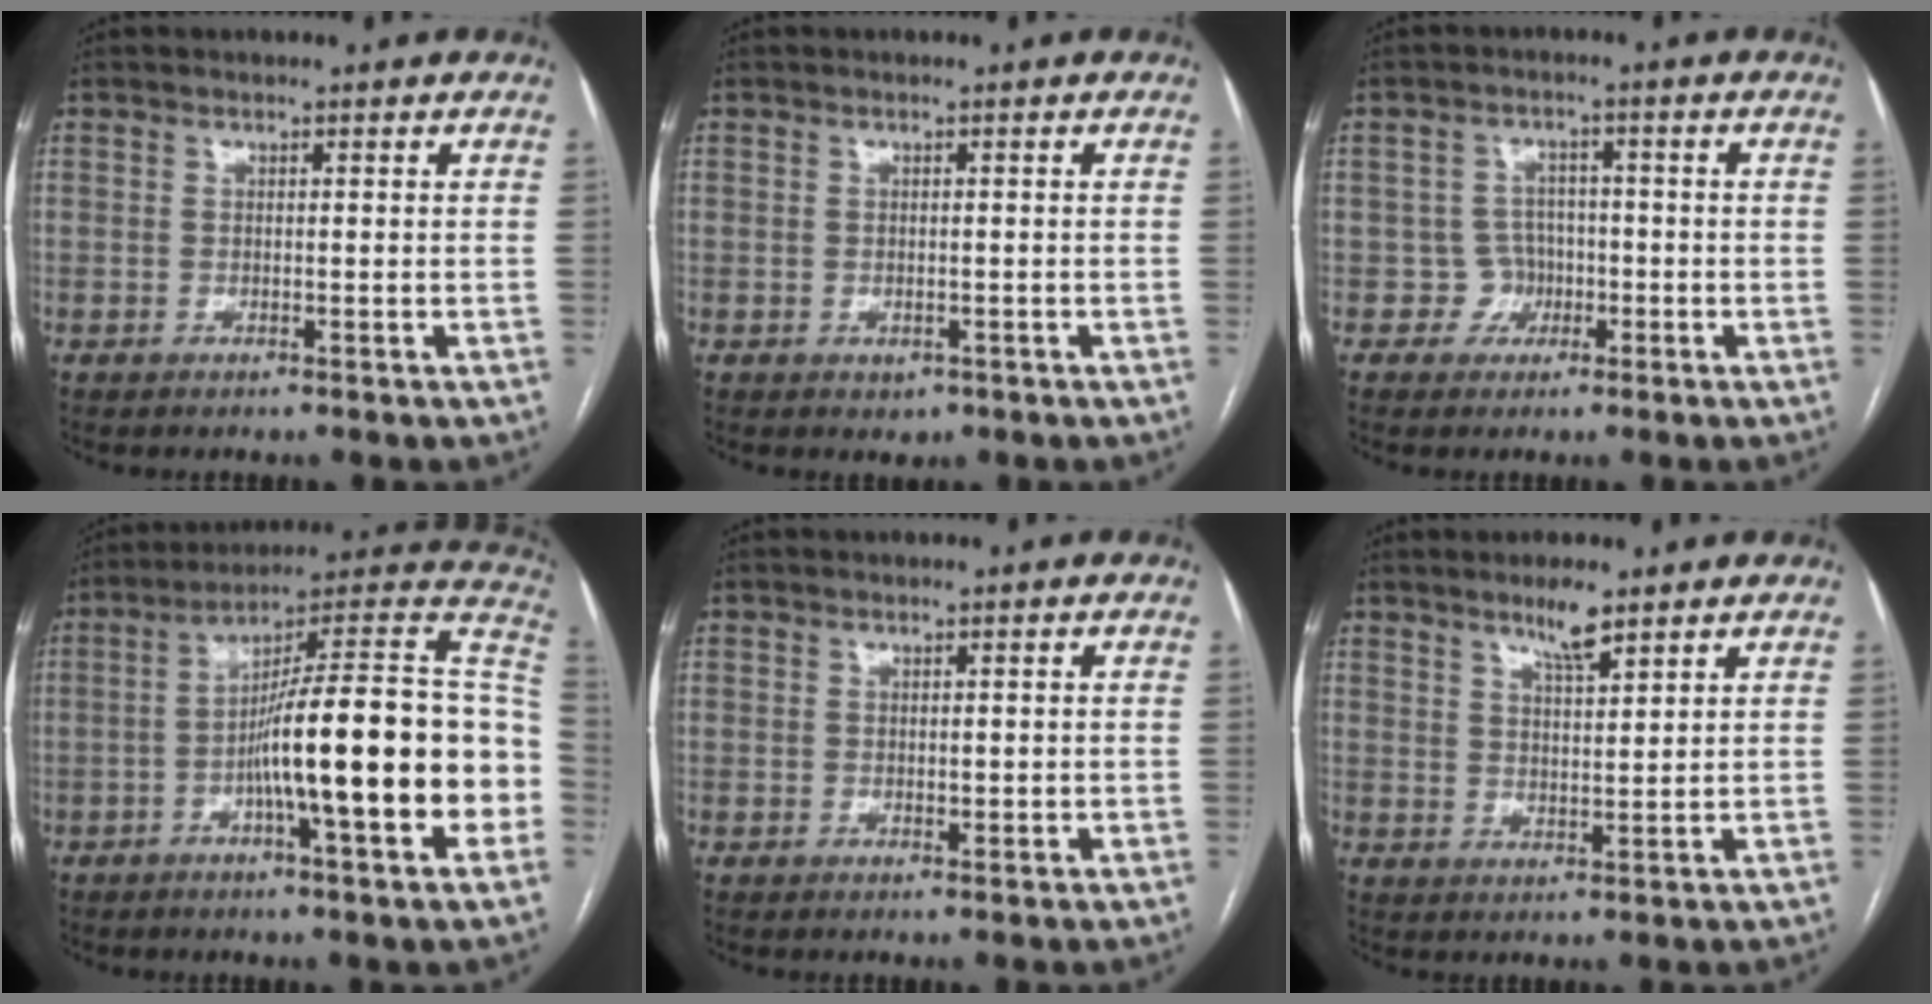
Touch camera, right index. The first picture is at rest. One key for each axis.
{"total": 1.3, "fx": -0.5, "fy": 1.1, "fz": 0.6, "tx": -0.003, "ty": 0.000, "tz": 0.000}
{"total": 3.7, "fx": -1.1, "fy": 3.5, "fz": -0.2, "tx": 0.020, "ty": 0.015, "tz": -0.019}
{"total": 23.7, "fx": -4.3, "fy": 2.2, "fz": 23.2, "tx": -0.269, "ty": 0.025, "tz": -0.068}
{"total": 1.1, "fx": 0.1, "fy": 0.8, "fz": 0.8, "tx": -0.009, "ty": 0.000, "tz": 0.003}
{"total": 4.5, "fx": 3.5, "fy": 0.5, "fz": 2.8, "tx": -0.049, "ty": -0.005, "tz": 0.061}